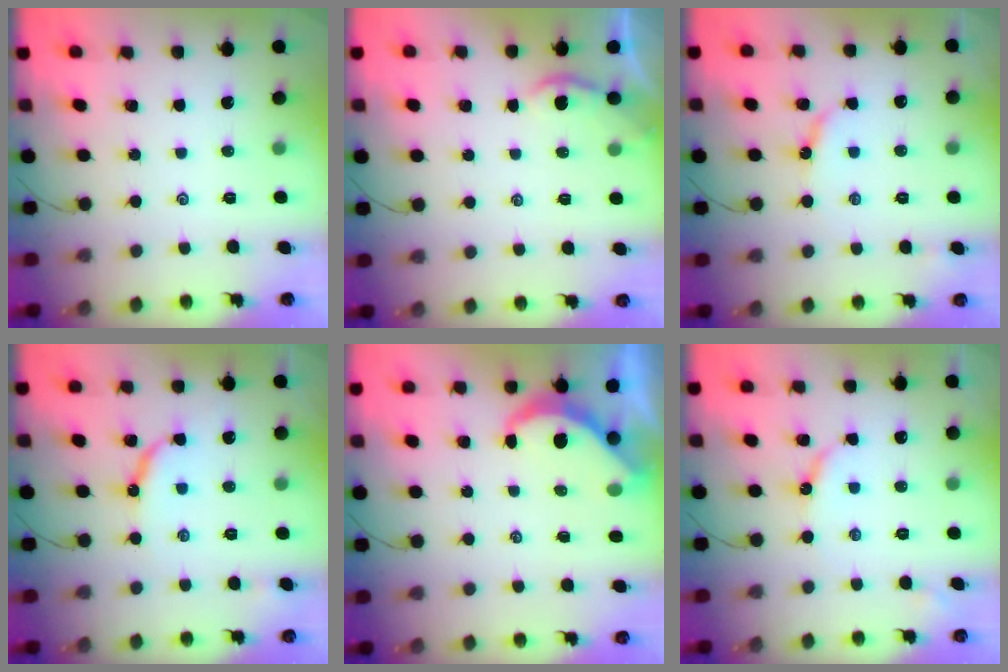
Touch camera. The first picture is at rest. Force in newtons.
{"total": 2.0, "press": 1.9, "slide": 0.4}
{"total": 5.3, "press": 5.3, "slide": 0.5}
{"total": 8.3, "press": 8.3, "slide": 0.3}
{"total": 6.5, "press": 6.5, "slide": 0.2}
{"total": 5.9, "press": 5.8, "slide": 0.7}